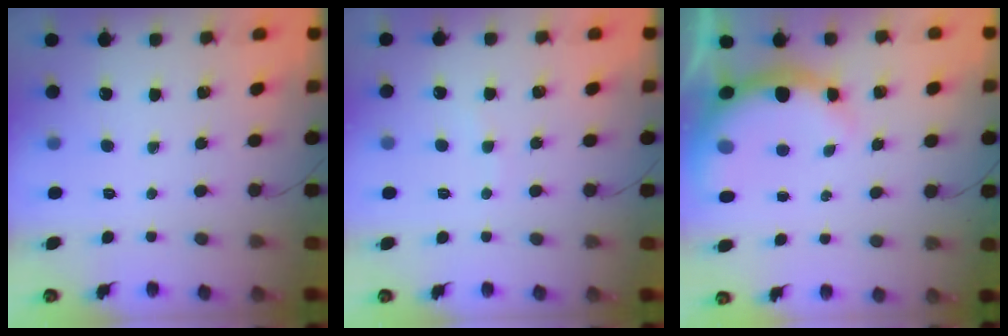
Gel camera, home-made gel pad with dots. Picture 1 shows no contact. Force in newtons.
{"total": 3.8, "press": 3.7, "slide": 0.9}
{"total": 9.3, "press": 9.2, "slide": 1.8}